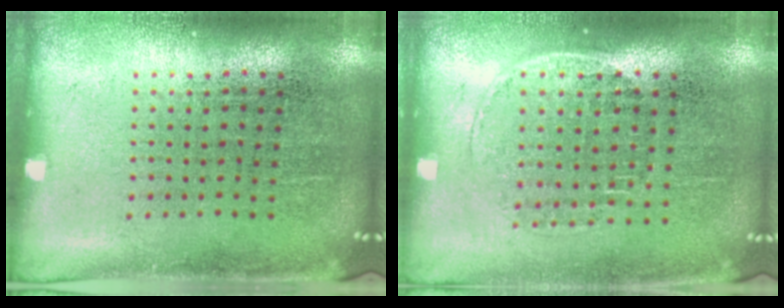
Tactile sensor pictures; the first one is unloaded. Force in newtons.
{"total": 1.2, "press": 1.0, "slide": 0.7}